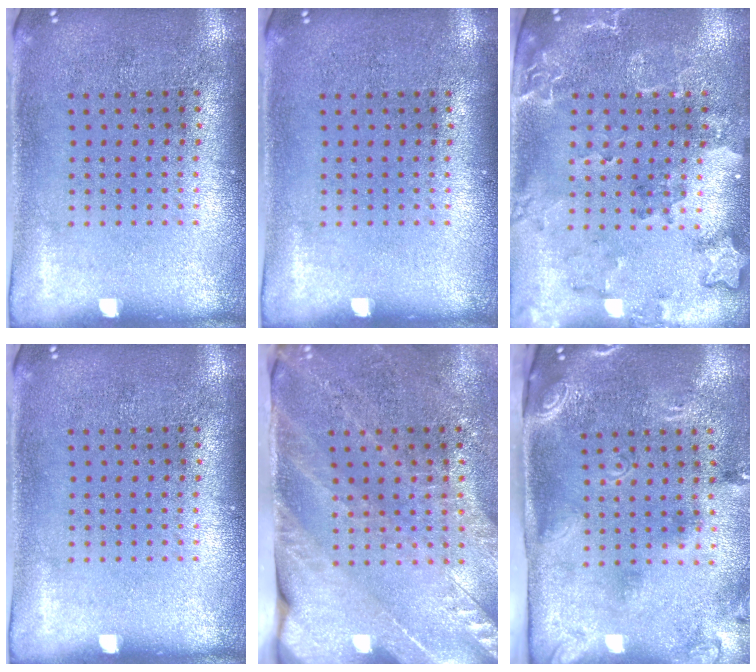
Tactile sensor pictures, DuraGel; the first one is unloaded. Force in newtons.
{"total": 0.0}
{"total": 2.1, "press": 1.9, "slide": 0.9}
{"total": 0.0}
{"total": 3.5, "press": 3.0, "slide": 1.8}
{"total": 2.7, "press": 1.8, "slide": 2.1}